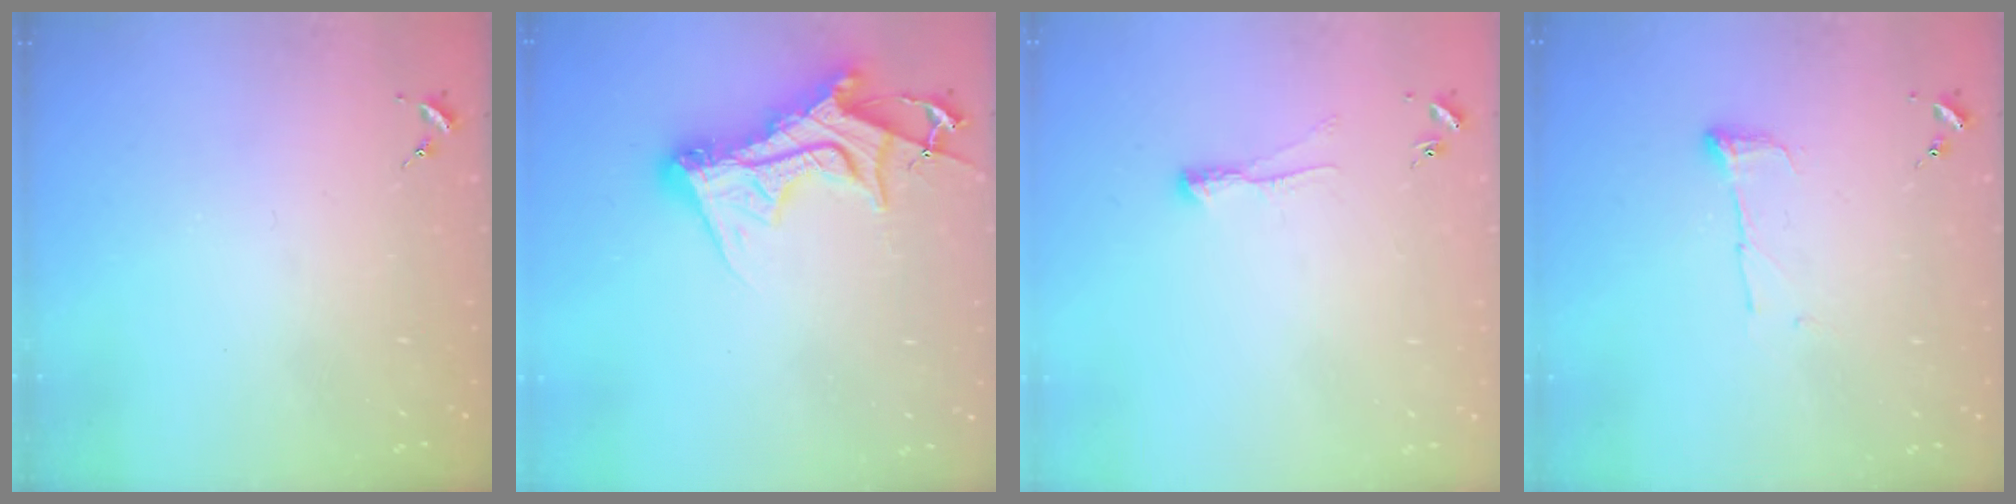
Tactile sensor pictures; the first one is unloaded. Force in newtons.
{"total": 14.9, "press": 14.8, "slide": 1.5}
{"total": 5.6, "press": 5.6, "slide": 0.8}
{"total": 6.3, "press": 6.3, "slide": 0.3}